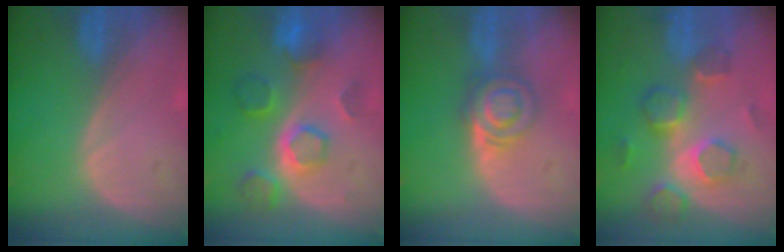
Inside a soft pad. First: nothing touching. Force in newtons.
{"total": 8.6, "press": 7.7, "slide": 3.7}
{"total": 6.2, "press": 5.5, "slide": 2.8}
{"total": 8.9, "press": 7.8, "slide": 4.3}